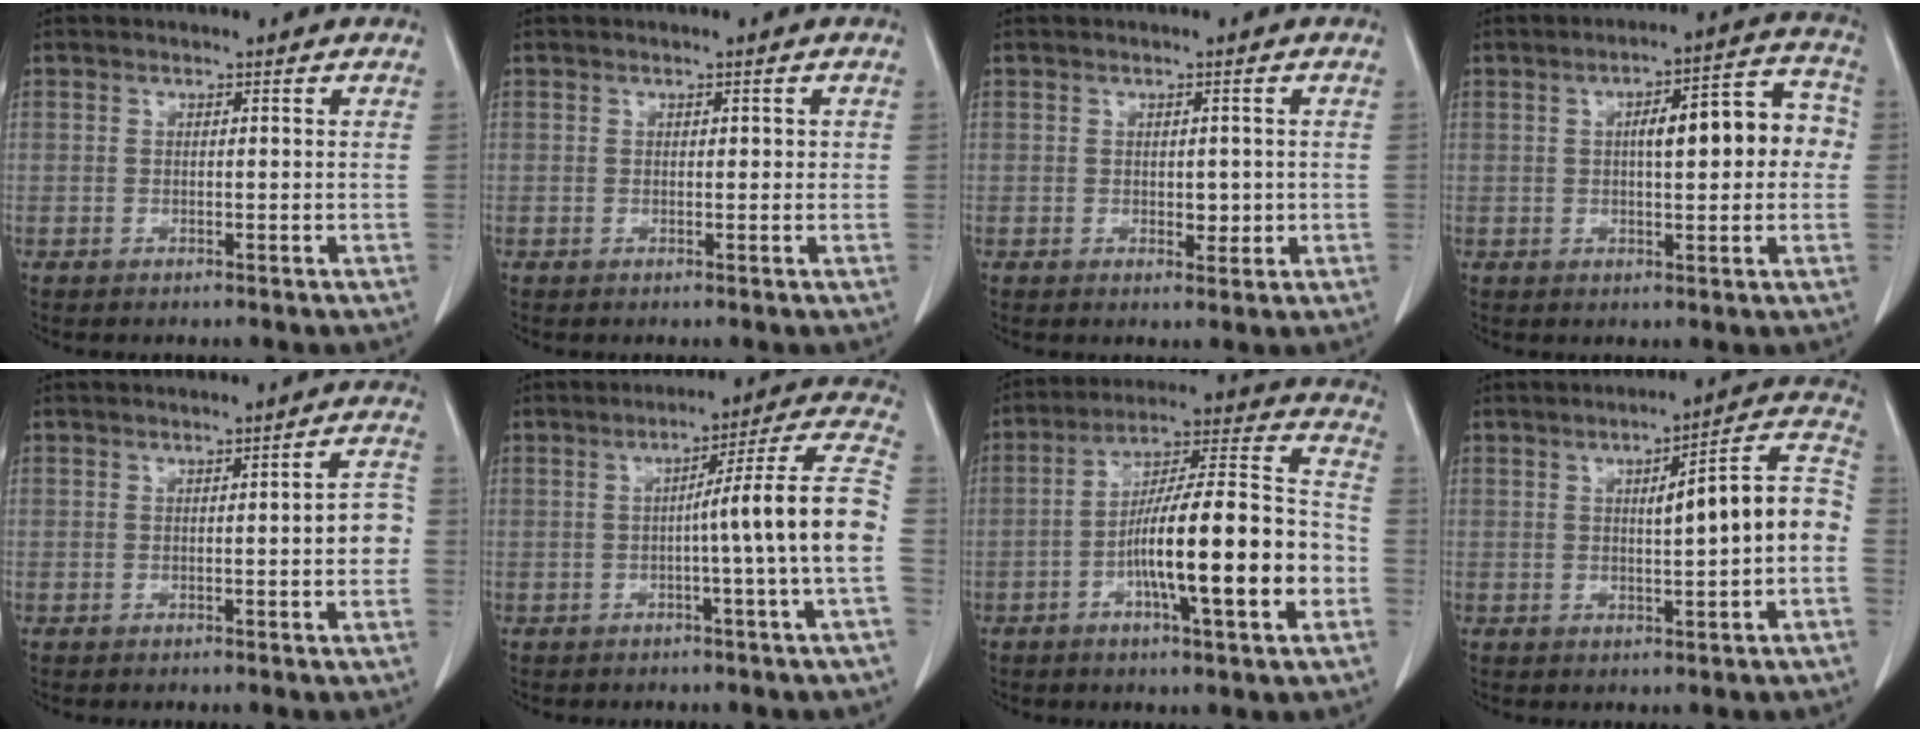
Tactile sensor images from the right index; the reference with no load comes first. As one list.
[{"total": 1.1, "force": [0.2, 0.6, 0.9], "torque": [-0.011, 0.004, 0.005]}, {"total": 2.2, "force": [0.0, 1.4, 1.7], "torque": [-0.019, 0.000, 0.008]}, {"total": 10.7, "force": [0.9, 3.0, 10.3], "torque": [-0.138, 0.039, 0.014]}, {"total": 4.1, "force": [-0.5, 0.7, 4.0], "torque": [-0.043, 0.009, -0.009]}, {"total": 11.8, "force": [-1.8, -2.1, 11.5], "torque": [-0.156, 0.016, -0.028]}, {"total": 18.6, "force": [-5.0, 1.9, 17.8], "torque": [-0.288, 0.011, -0.077]}, {"total": 11.1, "force": [-0.4, 1.0, 11.0], "torque": [-0.142, 0.030, -0.006]}]